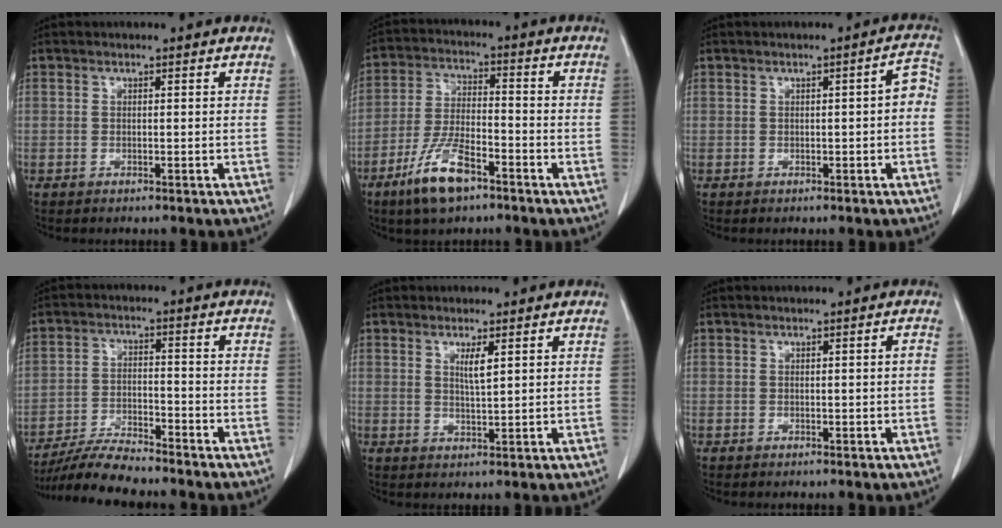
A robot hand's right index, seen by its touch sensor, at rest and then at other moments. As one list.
[{"total": 9.4, "force": [-5.8, 2.7, 6.9], "torque": [-0.140, -0.009, -0.109]}, {"total": 2.9, "force": [-0.2, 0.7, 2.8], "torque": [-0.031, 0.021, -0.003]}, {"total": 6.5, "force": [-6.2, 0.1, 1.8], "torque": [-0.032, -0.012, -0.118]}, {"total": 2.7, "force": [1.3, 0.1, 2.3], "torque": [-0.045, -0.006, 0.025]}, {"total": 1.0, "force": [0.1, 0.0, 1.0], "torque": [-0.016, 0.001, 0.003]}]